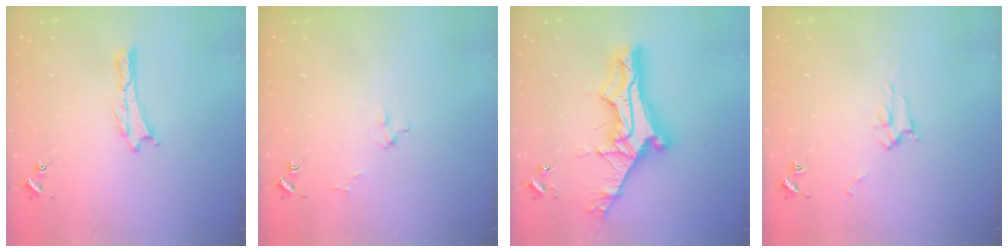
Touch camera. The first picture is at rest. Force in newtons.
{"total": 2.0, "press": 2.0, "slide": 0.1}
{"total": 13.2, "press": 13.1, "slide": 1.4}
{"total": 2.3, "press": 2.3, "slide": 0.3}